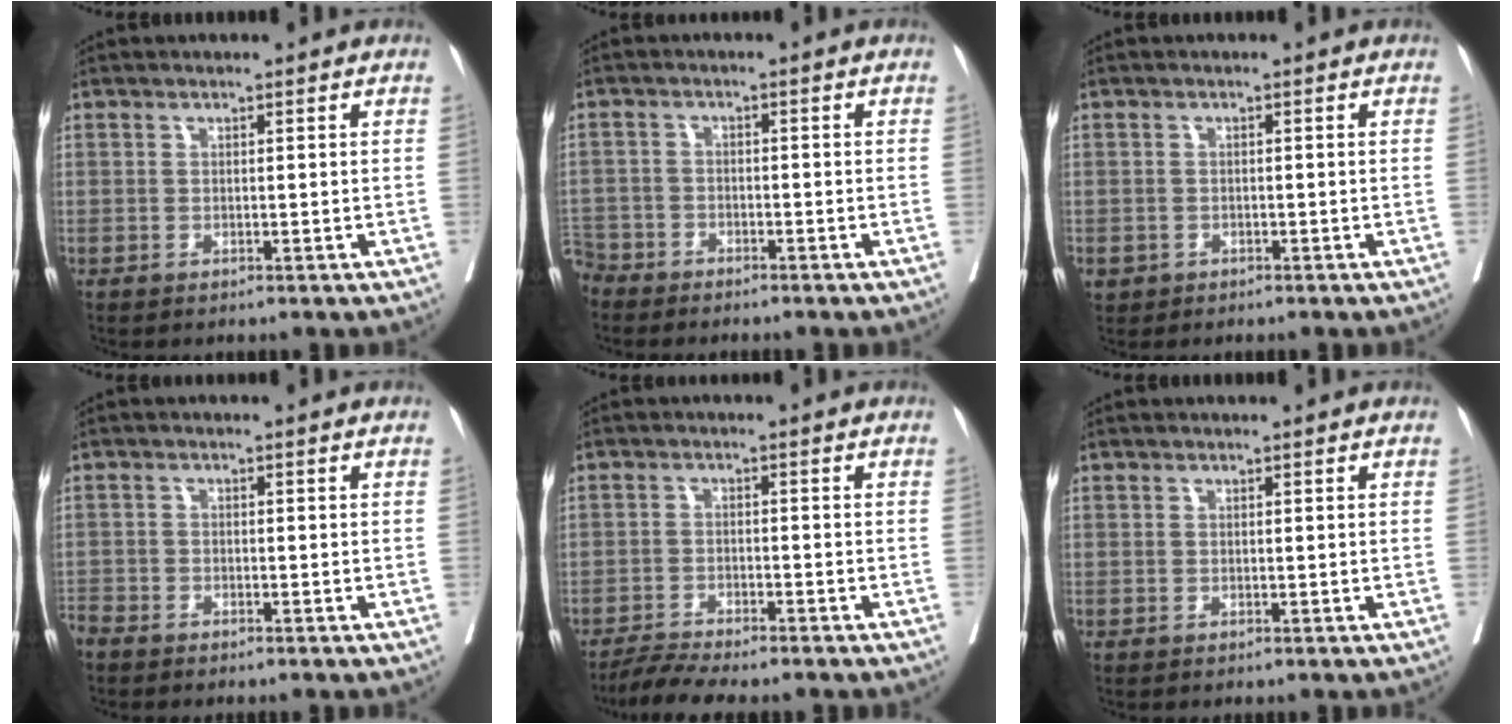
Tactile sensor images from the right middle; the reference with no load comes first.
{"total": 4.5, "force": [-4.2, 1.6, -0.3], "torque": [0.013, -0.004, -0.085]}
{"total": 1.5, "force": [-0.8, 1.3, 0.3], "torque": [-0.003, 0.004, -0.009]}
{"total": 3.0, "force": [-2.8, 0.6, 0.6], "torque": [-0.007, -0.006, -0.057]}
{"total": 5.7, "force": [-5.3, 0.0, 2.3], "torque": [-0.033, -0.011, -0.090]}
{"total": 0.0}